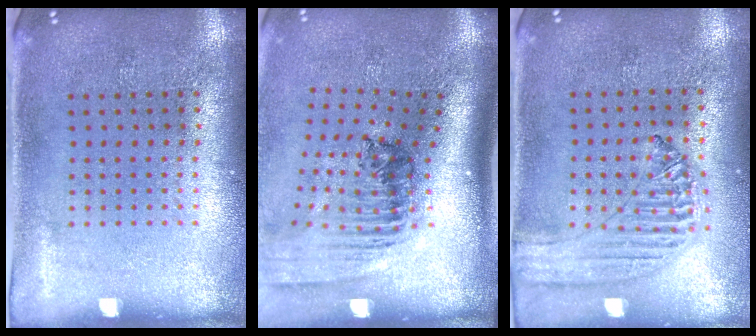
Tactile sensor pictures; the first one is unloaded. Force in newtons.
{"total": 2.4, "press": 1.7, "slide": 1.8}
{"total": 1.3, "press": 1.3, "slide": 0.2}